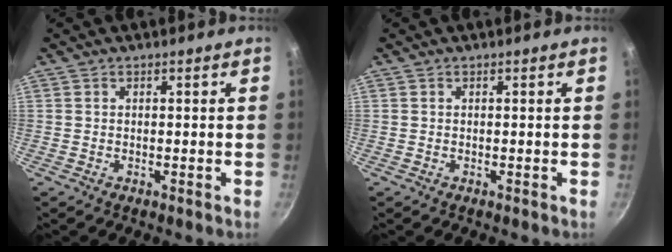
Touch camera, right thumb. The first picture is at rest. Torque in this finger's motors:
{"motor_torque": [-0.23, 0.24, -0.03, -0.02, 0.00]}